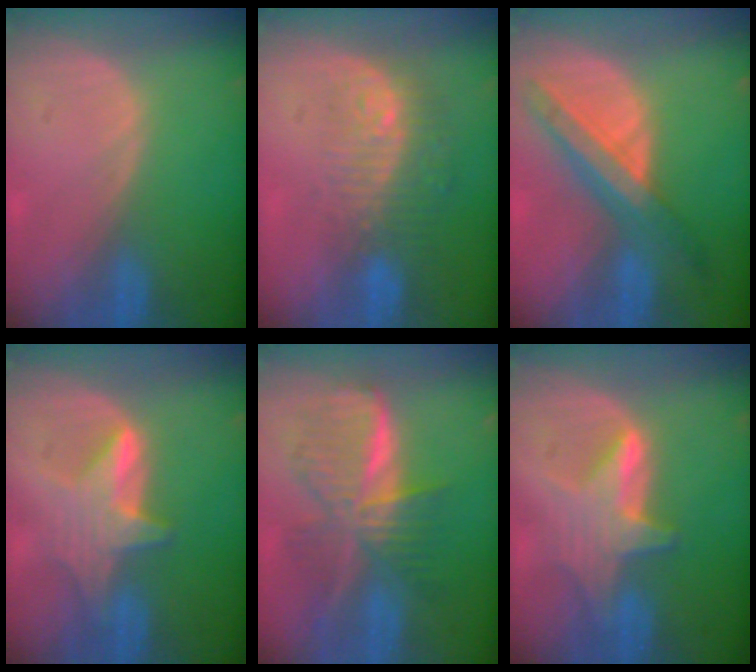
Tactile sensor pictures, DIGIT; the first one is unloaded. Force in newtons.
{"total": 9.9, "press": 8.2, "slide": 5.5}
{"total": 8.1, "press": 7.2, "slide": 3.7}
{"total": 6.0, "press": 6.0, "slide": 0.8}
{"total": 9.4, "press": 9.4, "slide": 0.5}
{"total": 6.5, "press": 6.4, "slide": 1.4}